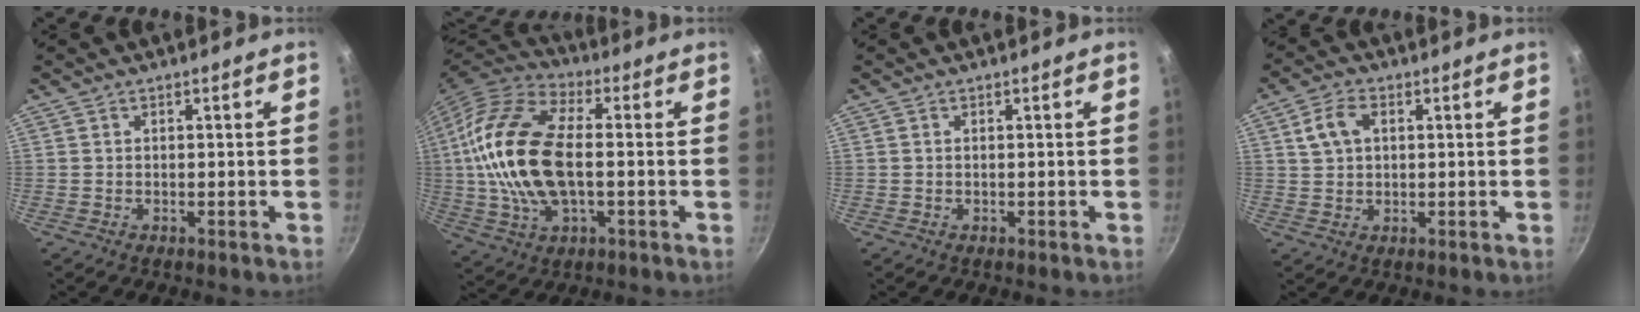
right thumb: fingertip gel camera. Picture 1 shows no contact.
{"total": 20.6, "force": [-0.1, 10.2, 17.9], "torque": [-0.373, 0.014, -0.005]}
{"total": 0.0}
{"total": 5.6, "force": [1.6, 3.7, 3.9], "torque": [-0.075, 0.009, 0.031]}